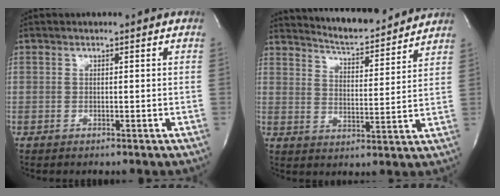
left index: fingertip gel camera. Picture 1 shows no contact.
{"total": 12.2, "force": [11.6, 1.2, 3.3], "torque": [-0.058, -0.001, 0.172]}